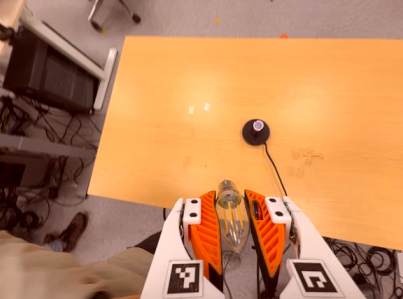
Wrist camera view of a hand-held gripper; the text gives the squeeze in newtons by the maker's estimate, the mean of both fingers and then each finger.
{"total": 20.6, "left": 22.3, "right": 19.0}